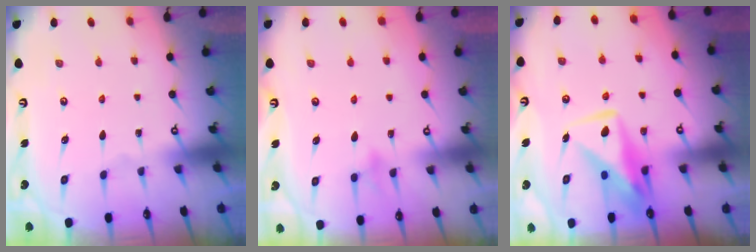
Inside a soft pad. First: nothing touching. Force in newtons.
{"total": 7.3, "press": 7.3, "slide": 0.8}
{"total": 10.1, "press": 10.0, "slide": 0.7}